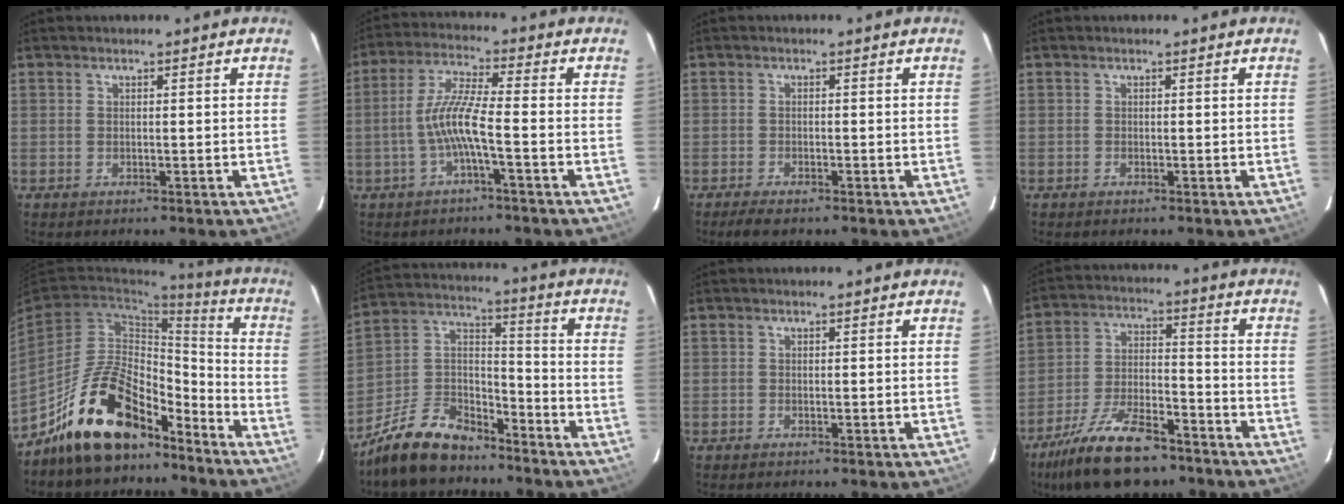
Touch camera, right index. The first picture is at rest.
{"total": 7.2, "force": [-2.4, 0.1, 6.7], "torque": [-0.151, 0.009, -0.044]}
{"total": 3.0, "force": [-2.4, 0.7, 1.7], "torque": [-0.044, -0.009, -0.043]}
{"total": 0.0}
{"total": 17.8, "force": [-13.2, 7.6, 9.3], "torque": [-0.179, 0.034, -0.215]}
{"total": 14.5, "force": [-10.8, 7.0, 6.7], "torque": [-0.163, 0.032, -0.192]}
{"total": 0.0}
{"total": 17.6, "force": [-13.3, 6.2, 9.8], "torque": [-0.200, -0.017, -0.227]}